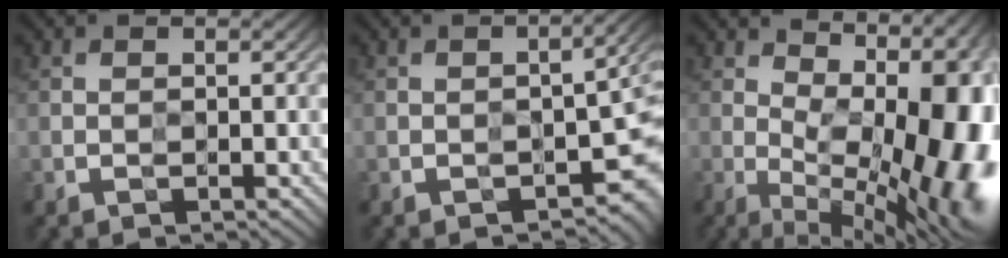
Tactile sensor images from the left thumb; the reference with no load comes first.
{"total": 5.9, "force": [-3.0, 2.2, 4.6], "torque": [-0.053, -0.007, -0.037]}
{"total": 19.7, "force": [1.1, 8.7, 17.7], "torque": [-0.186, 0.001, 0.038]}